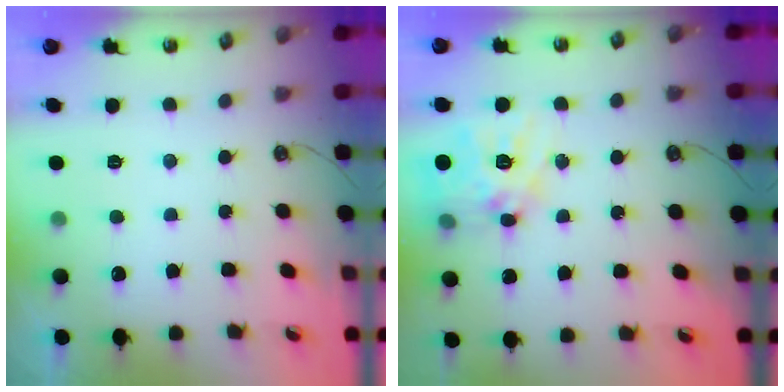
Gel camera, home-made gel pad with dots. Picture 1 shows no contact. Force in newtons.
{"total": 14.9, "press": 14.9, "slide": 1.3}